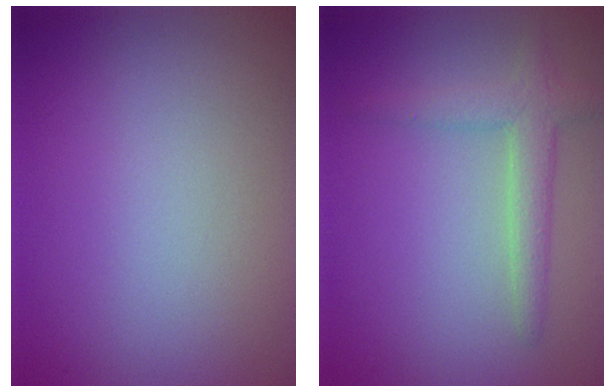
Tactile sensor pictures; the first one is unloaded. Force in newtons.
{"total": 2.7, "press": 2.7, "slide": 0.2}